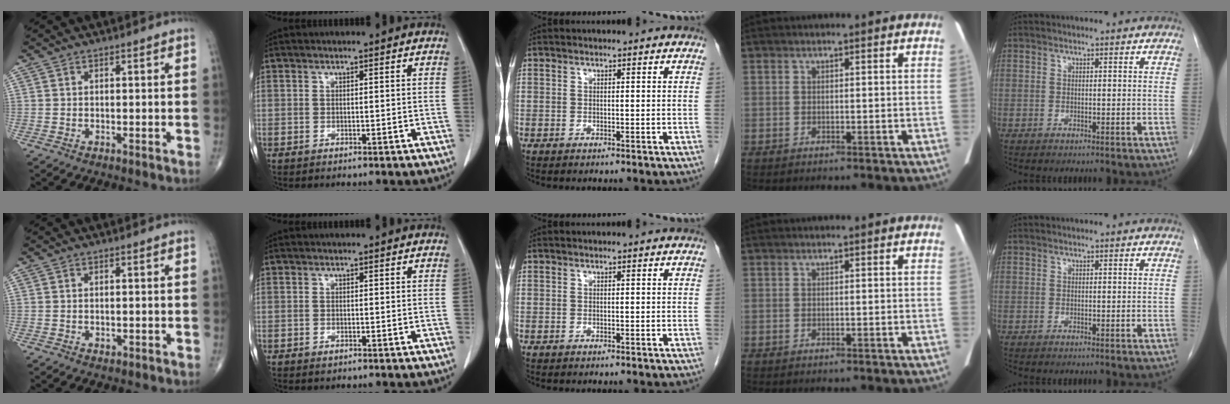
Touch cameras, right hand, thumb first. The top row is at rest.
{"thumb": {"total": 0.9, "force": [-0.2, 0.6, 0.6], "torque": [-0.005, 0.000, 0.000]}, "index": {"total": 0.7, "force": [-0.4, 0.4, 0.4], "torque": [-0.010, -0.001, -0.004]}}